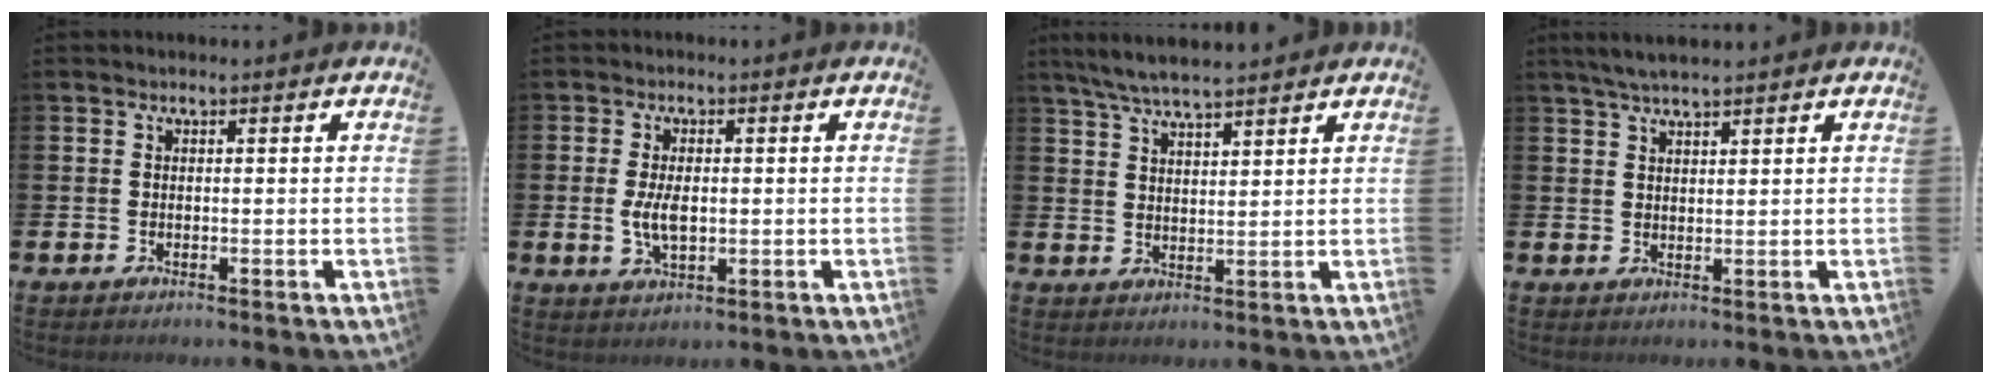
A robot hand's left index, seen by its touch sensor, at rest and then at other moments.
{"total": 4.0, "force": [0.1, 2.0, 3.4], "torque": [-0.057, 0.002, -0.001]}
{"total": 5.8, "force": [5.4, 0.5, 2.0], "torque": [-0.061, -0.014, 0.100]}
{"total": 3.5, "force": [3.1, 0.5, 1.6], "torque": [-0.038, -0.001, 0.056]}